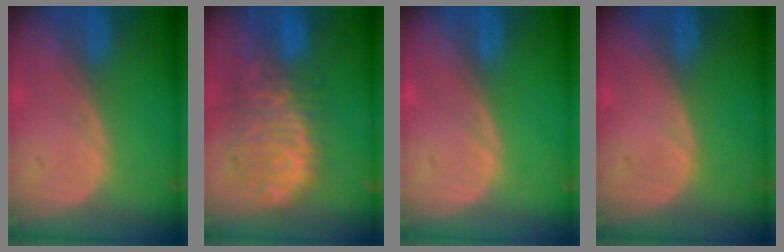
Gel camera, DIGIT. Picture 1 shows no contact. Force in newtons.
{"total": 11.1, "press": 9.6, "slide": 5.6}
{"total": 0.0}
{"total": 0.0}